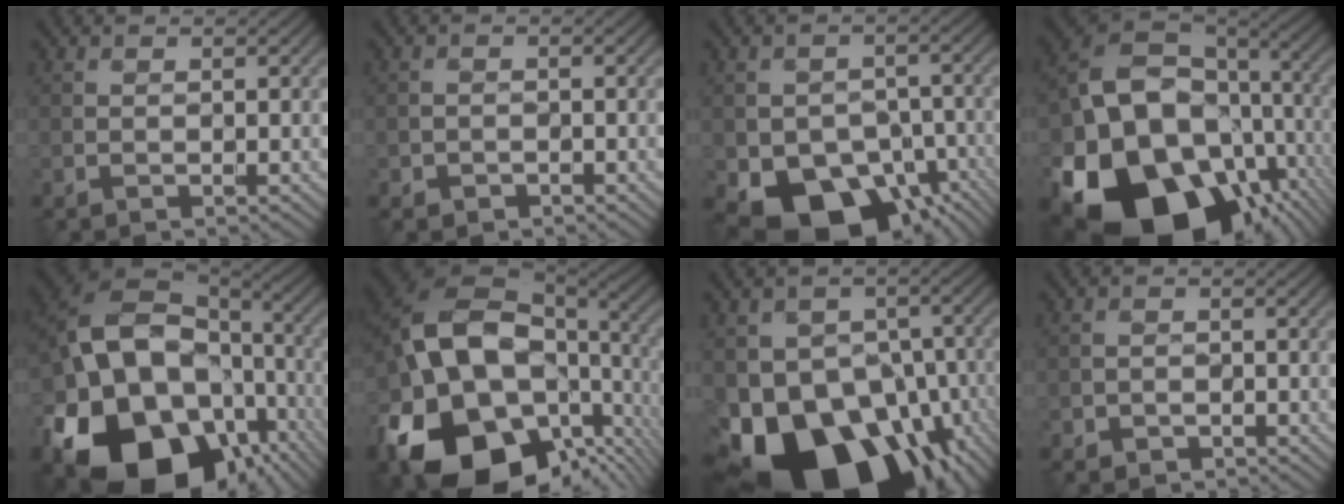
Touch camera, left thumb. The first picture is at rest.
{"total": 1.2, "force": [-0.8, 0.9, 0.2], "torque": [-0.002, -0.001, -0.016]}
{"total": 12.2, "force": [-6.1, 8.5, 6.3], "torque": [-0.098, -0.031, -0.089]}
{"total": 23.8, "force": [-8.4, 17.7, 13.4], "torque": [-0.270, -0.045, -0.125]}
{"total": 23.5, "force": [-8.3, 17.7, 13.1], "torque": [-0.294, -0.044, -0.115]}
{"total": 21.1, "force": [-5.6, 14.7, 14.0], "torque": [-0.313, -0.042, -0.079]}
{"total": 20.5, "force": [-10.6, 14.2, 10.3], "torque": [-0.179, -0.034, -0.158]}
{"total": 1.5, "force": [-1.0, 1.1, 0.3], "torque": [-0.004, 0.000, -0.020]}